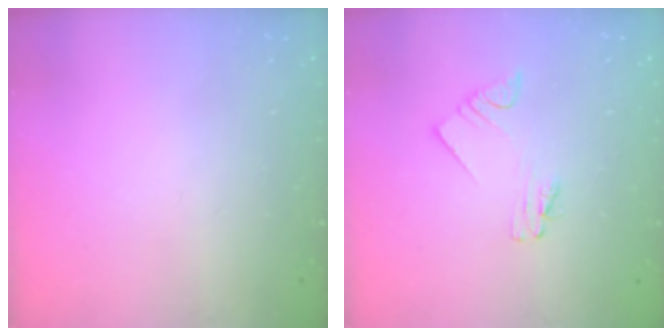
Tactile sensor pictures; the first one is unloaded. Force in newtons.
{"total": 1.9, "press": 1.9, "slide": 0.1}